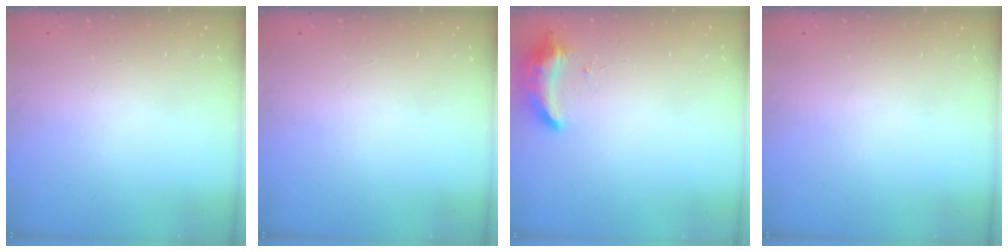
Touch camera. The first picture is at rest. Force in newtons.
{"total": 0.0}
{"total": 8.4, "press": 8.4, "slide": 0.4}
{"total": 0.0}